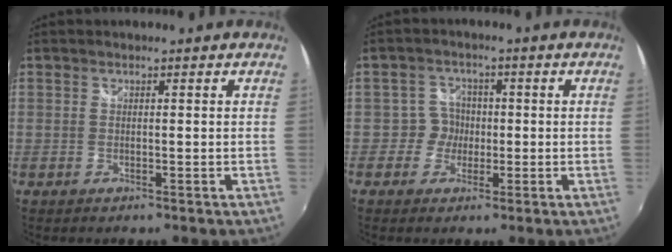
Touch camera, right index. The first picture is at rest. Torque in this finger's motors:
{"motor_torque": [0.03, -0.05, -0.02, -0.01]}